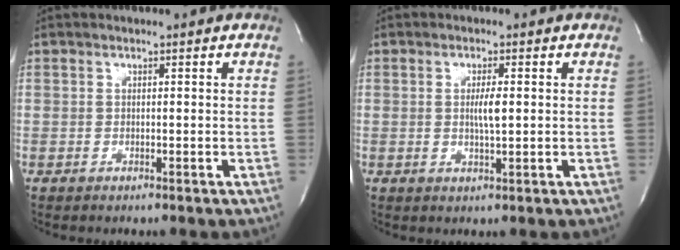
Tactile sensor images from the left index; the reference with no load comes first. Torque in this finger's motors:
{"motor_torque": [0.37, 0.09, 0.07, 0.06]}